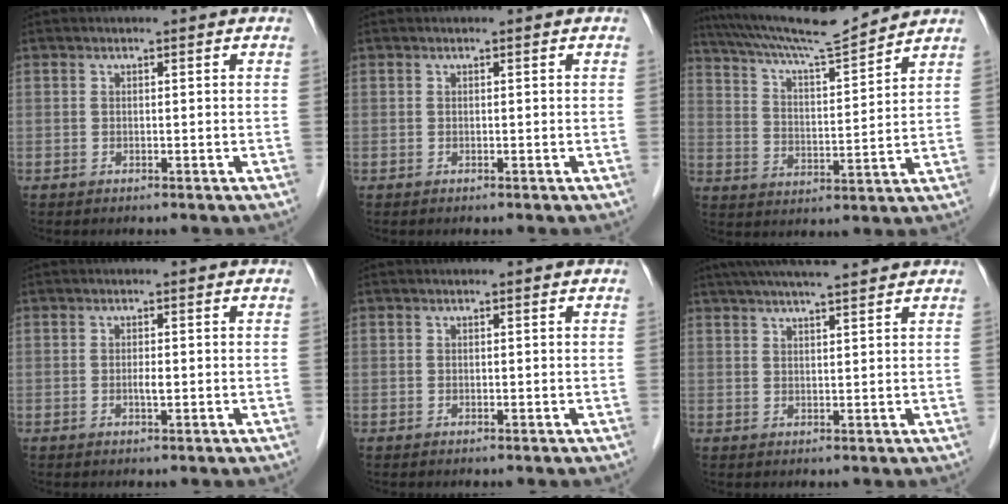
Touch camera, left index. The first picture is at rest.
{"total": 0.0}
{"total": 12.9, "force": [12.1, -0.8, 4.3], "torque": [-0.086, 0.004, 0.203]}
{"total": 1.1, "force": [-0.2, 0.2, 1.1], "torque": [-0.022, -0.002, -0.004]}
{"total": 0.0}
{"total": 9.8, "force": [8.5, 0.4, 5.0], "torque": [-0.082, 0.032, 0.122]}